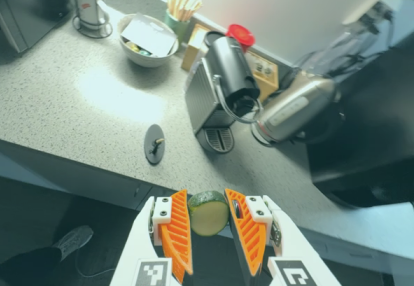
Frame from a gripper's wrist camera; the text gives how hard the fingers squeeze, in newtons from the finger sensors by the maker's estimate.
{"total": 10.7, "left": 11.0, "right": 10.5}